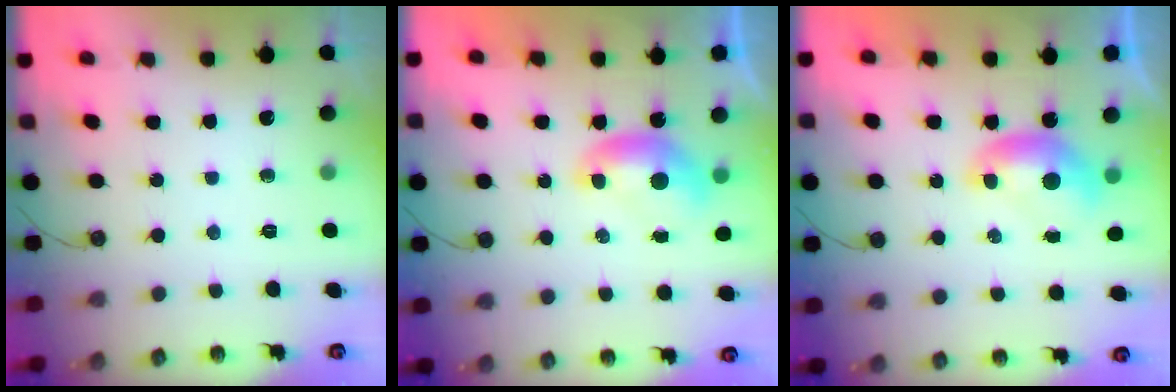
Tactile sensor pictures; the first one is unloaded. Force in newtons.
{"total": 0.0}
{"total": 0.0}